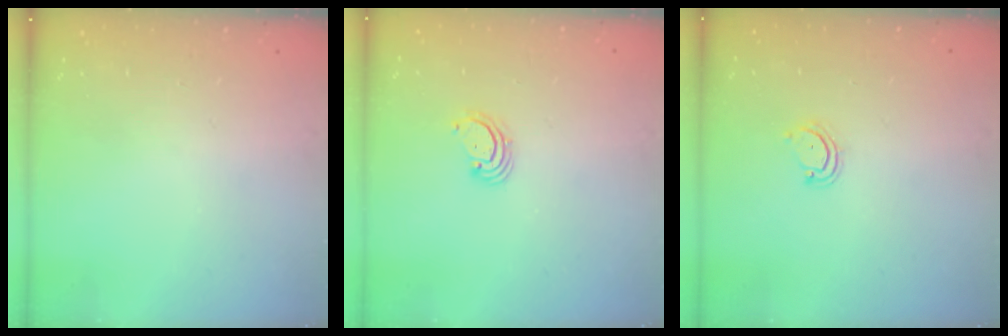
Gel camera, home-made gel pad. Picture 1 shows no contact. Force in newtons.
{"total": 2.7, "press": 2.7, "slide": 0.3}
{"total": 3.6, "press": 3.6, "slide": 0.3}